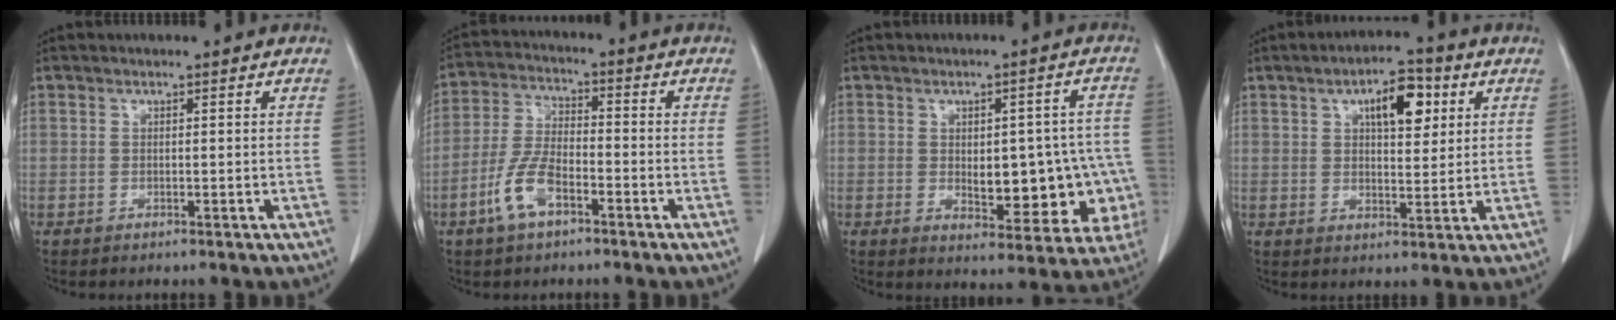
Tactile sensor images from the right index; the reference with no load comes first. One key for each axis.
{"total": 7.7, "fx": -4.0, "fy": 2.9, "fz": 5.9, "tx": -0.135, "ty": 0.004, "tz": -0.078}
{"total": 13.5, "fx": -2.0, "fy": 6.6, "fz": 11.7, "tx": -0.131, "ty": 0.021, "tz": -0.006}
{"total": 8.2, "fx": 3.3, "fy": 3.2, "fz": 6.8, "tx": -0.104, "ty": 0.013, "tz": 0.051}